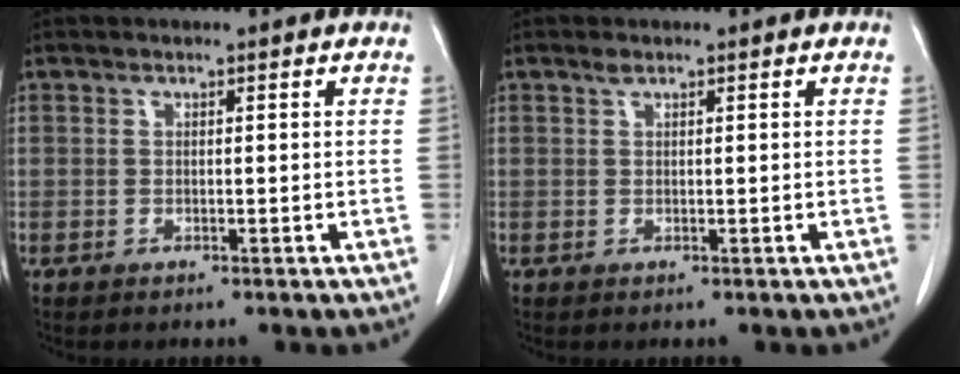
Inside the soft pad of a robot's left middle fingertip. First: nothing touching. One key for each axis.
{"total": 0.7, "fx": 0.5, "fy": 0.2, "fz": 0.4, "tx": -0.011, "ty": 0.000, "tz": 0.010}